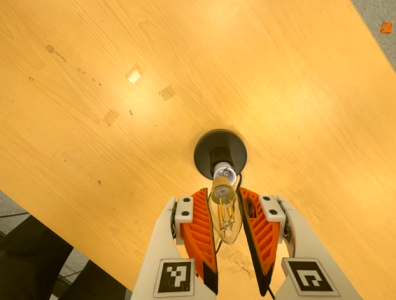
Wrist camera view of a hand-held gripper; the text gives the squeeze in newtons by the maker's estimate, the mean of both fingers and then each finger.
{"total": 12.0, "left": 12.1, "right": 12.0}